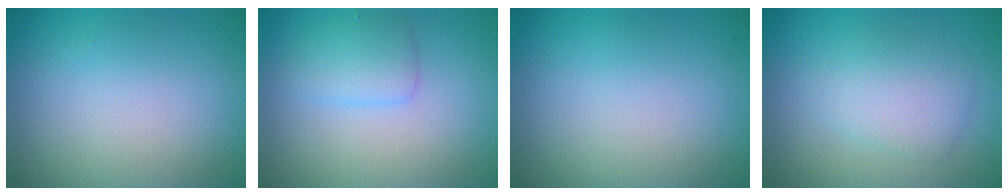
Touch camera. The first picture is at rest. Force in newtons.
{"total": 2.1, "press": 2.1, "slide": 0.2}
{"total": 0.0}
{"total": 2.8, "press": 2.8, "slide": 0.2}